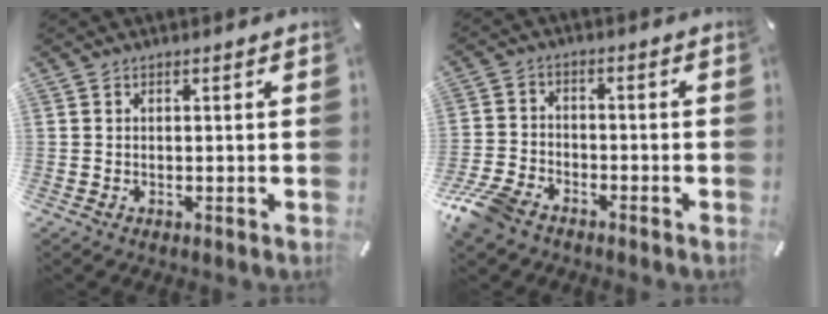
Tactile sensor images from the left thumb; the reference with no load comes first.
{"total": 8.5, "force": [-6.4, 4.2, 3.7], "torque": [-0.088, 0.025, -0.127]}